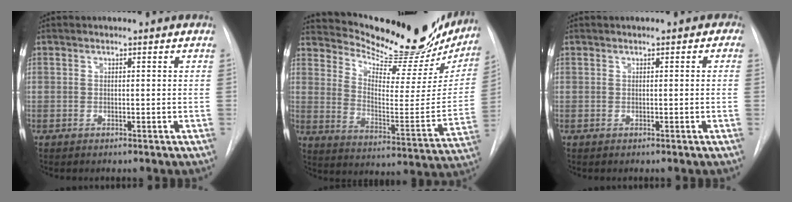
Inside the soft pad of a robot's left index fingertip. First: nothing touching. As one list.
[{"total": 25.6, "force": [22.7, 6.1, 10.2], "torque": [-0.154, -0.068, 0.297]}, {"total": 0.8, "force": [-0.1, 0.6, 0.5], "torque": [0.002, 0.001, -0.007]}]